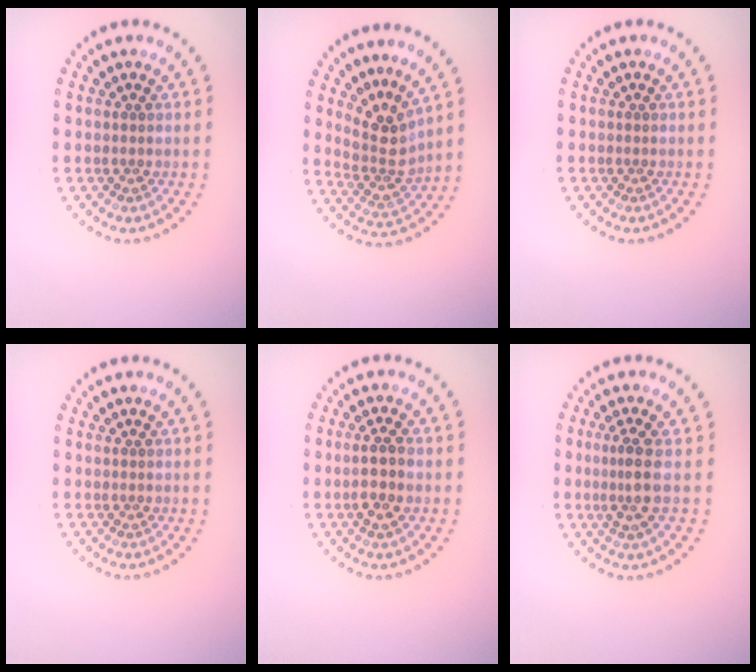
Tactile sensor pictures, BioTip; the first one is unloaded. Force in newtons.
{"total": 3.3, "press": 2.4, "slide": 2.3}
{"total": 0.0}
{"total": 0.0}
{"total": 2.5, "press": 2.3, "slide": 1.0}
{"total": 2.5, "press": 1.9, "slide": 1.6}